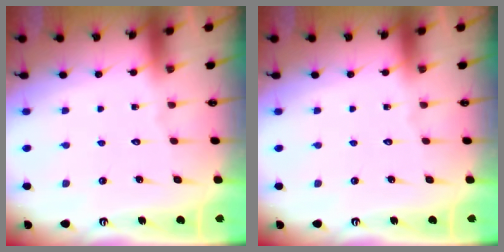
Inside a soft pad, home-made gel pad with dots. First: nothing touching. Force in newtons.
{"total": 0.0}